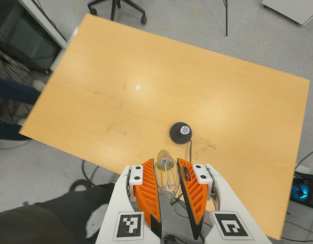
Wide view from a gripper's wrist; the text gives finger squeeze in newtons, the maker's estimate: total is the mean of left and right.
{"total": 10.4, "left": 10.0, "right": 10.7}